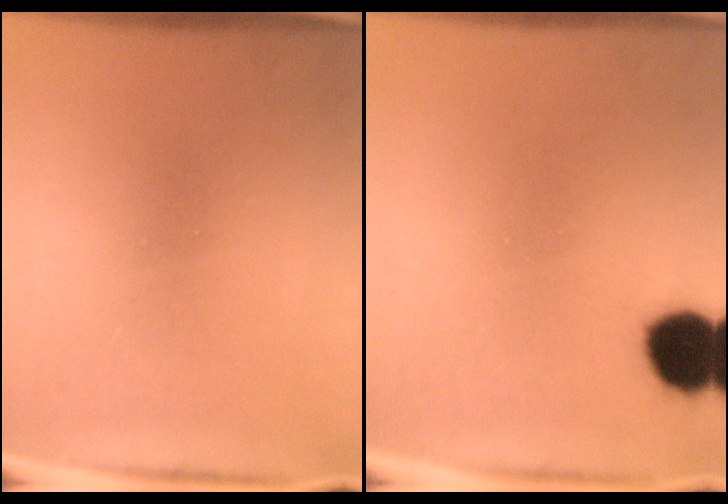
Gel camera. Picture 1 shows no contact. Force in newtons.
{"total": 9.1}